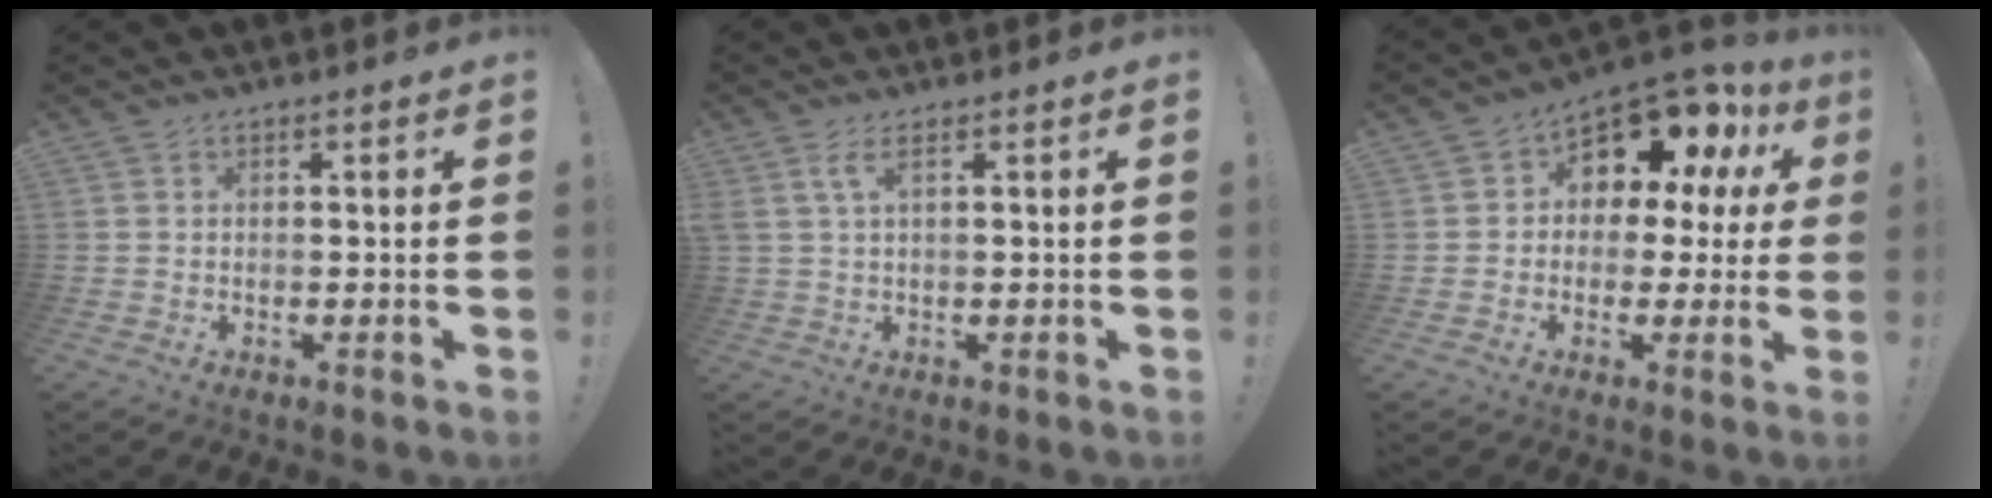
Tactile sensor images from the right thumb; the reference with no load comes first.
{"total": 3.5, "force": [1.5, 0.7, 3.1], "torque": [-0.055, -0.003, 0.025]}
{"total": 10.5, "force": [6.3, 6.0, 5.8], "torque": [-0.085, -0.056, 0.106]}